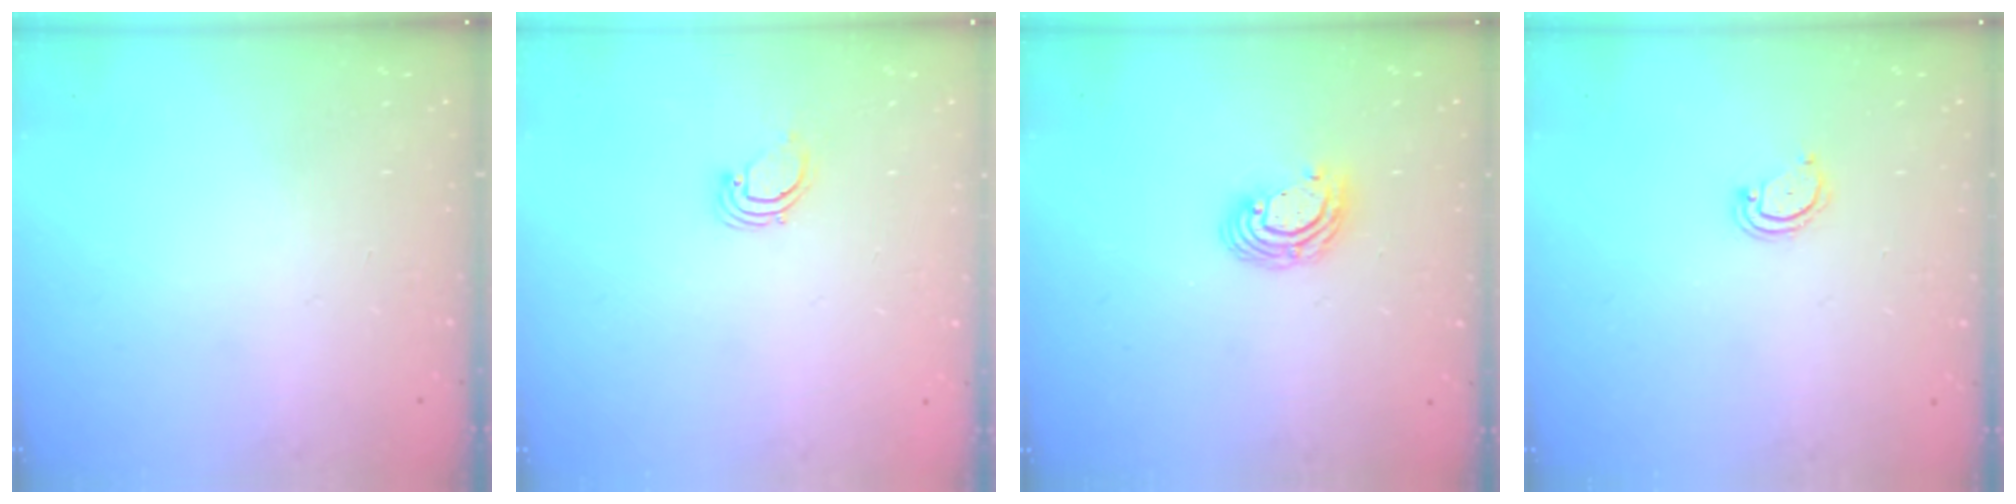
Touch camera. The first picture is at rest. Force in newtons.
{"total": 1.9, "press": 1.9, "slide": 0.1}
{"total": 7.3, "press": 7.1, "slide": 1.3}
{"total": 2.5, "press": 2.5, "slide": 0.2}